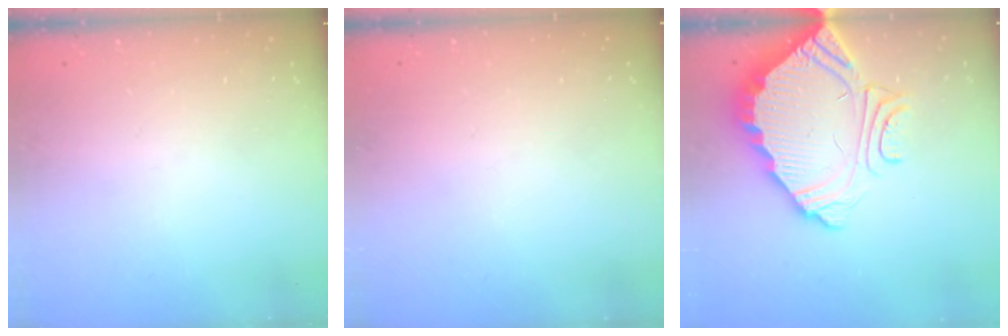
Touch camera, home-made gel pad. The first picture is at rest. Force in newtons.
{"total": 2.2, "press": 2.2, "slide": 0.1}
{"total": 9.7, "press": 9.7, "slide": 0.7}